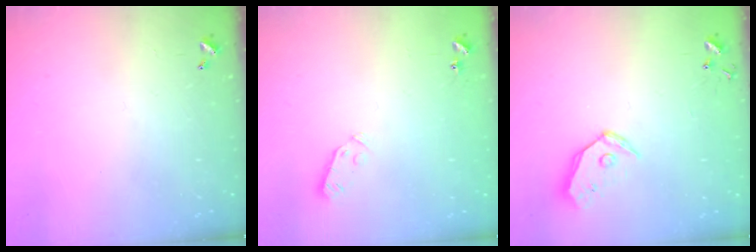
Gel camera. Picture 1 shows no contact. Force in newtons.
{"total": 3.7, "press": 3.6, "slide": 0.7}
{"total": 10.3, "press": 10.2, "slide": 1.6}